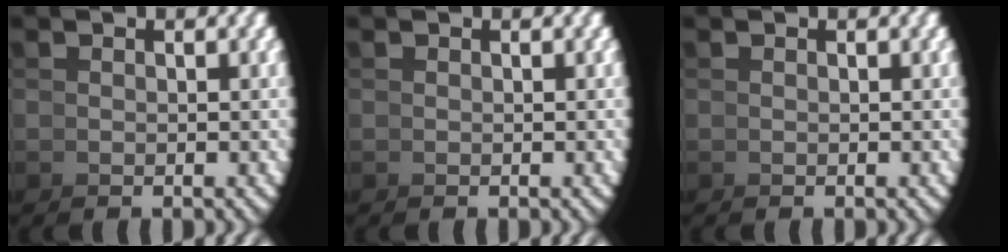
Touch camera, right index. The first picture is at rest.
{"total": 0.0}
{"total": 0.0}